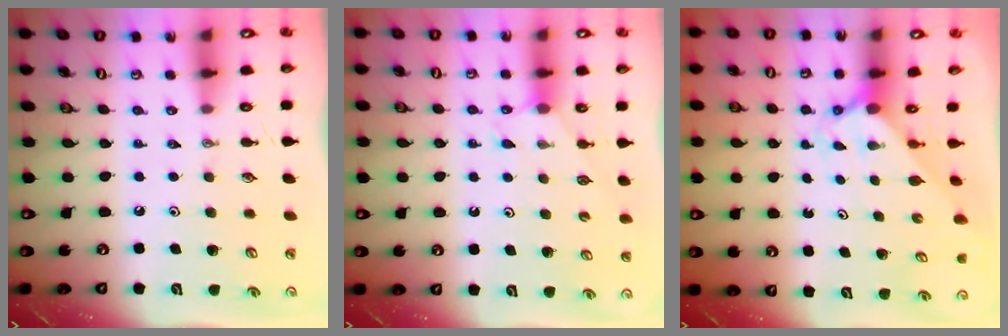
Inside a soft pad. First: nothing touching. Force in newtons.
{"total": 3.9, "press": 3.9, "slide": 0.3}
{"total": 2.0, "press": 2.0, "slide": 0.2}